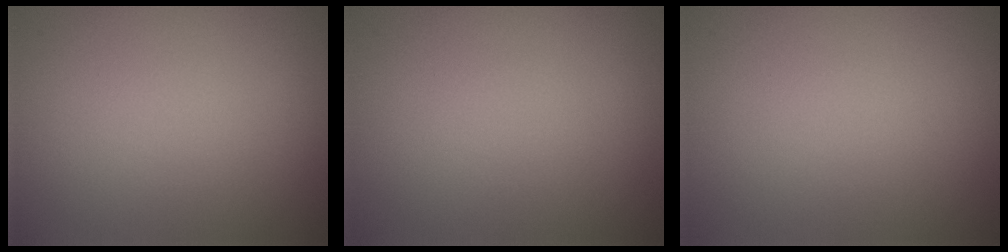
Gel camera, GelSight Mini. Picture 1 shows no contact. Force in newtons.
{"total": 0.0}
{"total": 0.0}